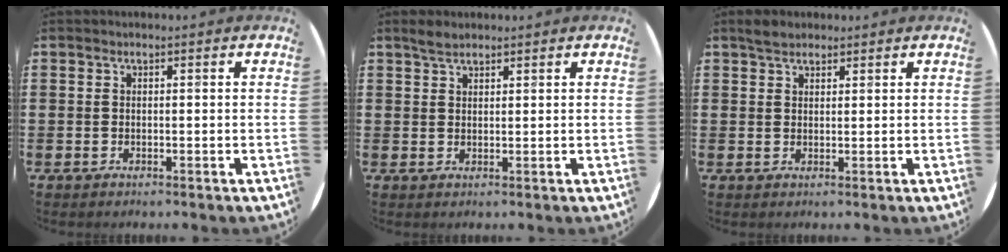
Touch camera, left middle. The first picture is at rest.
{"total": 2.0, "force": [1.8, 0.6, 0.8], "torque": [-0.009, 0.001, 0.031]}
{"total": 2.0, "force": [1.8, 0.8, 0.5], "torque": [-0.005, 0.002, 0.033]}